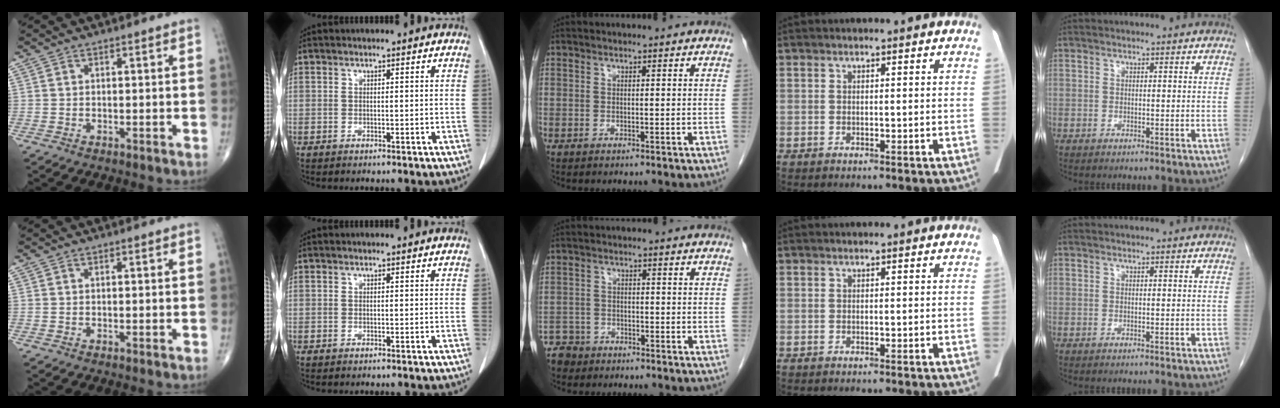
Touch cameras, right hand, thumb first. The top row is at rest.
{"middle": {"total": 4.3, "force": [-3.4, 2.6, -0.6], "torque": [0.011, 0.004, -0.069]}}